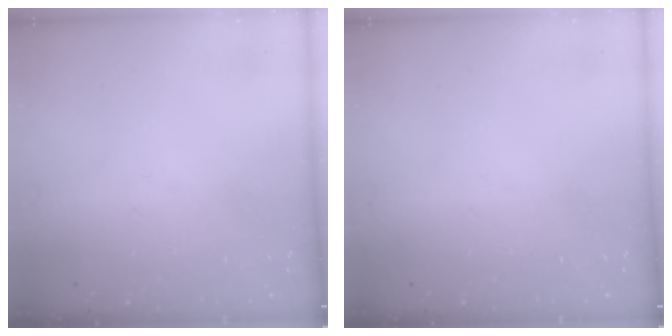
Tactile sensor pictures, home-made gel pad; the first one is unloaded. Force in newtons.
{"total": 0.0}